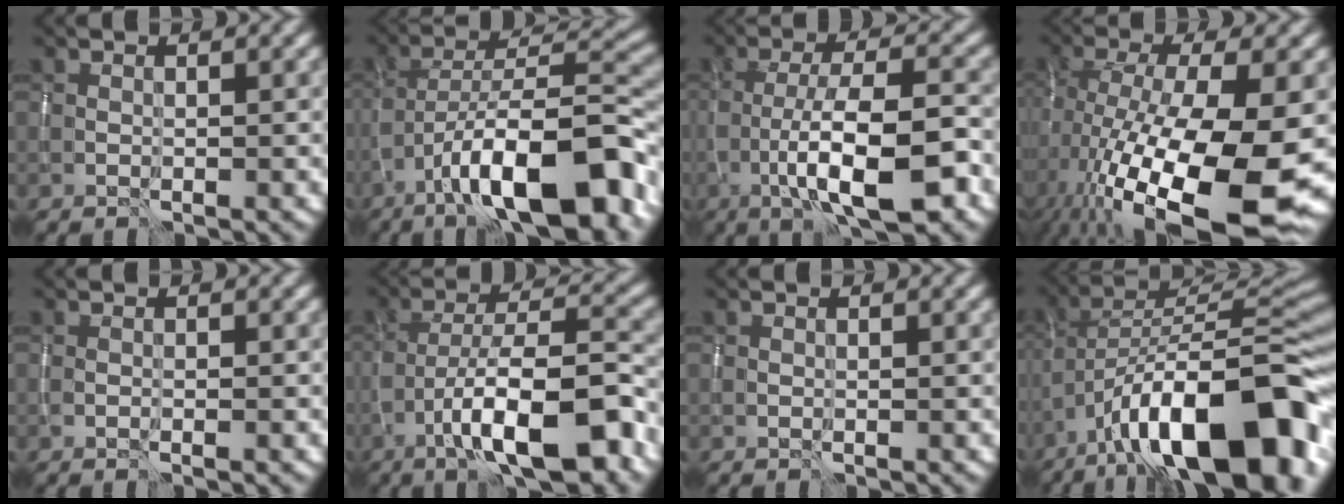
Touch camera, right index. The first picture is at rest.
{"total": 13.3, "force": [-7.8, 4.1, 10.0], "torque": [-0.149, 0.016, -0.125]}
{"total": 9.3, "force": [-3.7, 2.4, 8.2], "torque": [-0.134, 0.009, -0.070]}
{"total": 17.3, "force": [-6.3, 6.0, 14.9], "torque": [-0.259, -0.031, -0.090]}
{"total": 0.0}
{"total": 10.9, "force": [-5.8, 3.1, 8.8], "torque": [-0.136, 0.012, -0.096]}
{"total": 0.0}
{"total": 16.4, "force": [-9.1, 6.1, 12.2], "torque": [-0.172, 0.021, -0.157]}